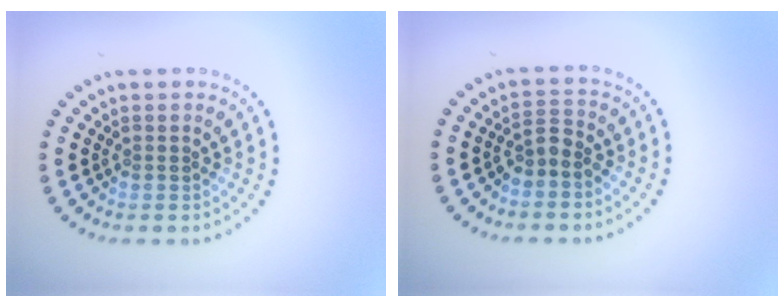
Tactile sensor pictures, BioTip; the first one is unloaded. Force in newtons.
{"total": 1.8, "press": 1.4, "slide": 1.2}